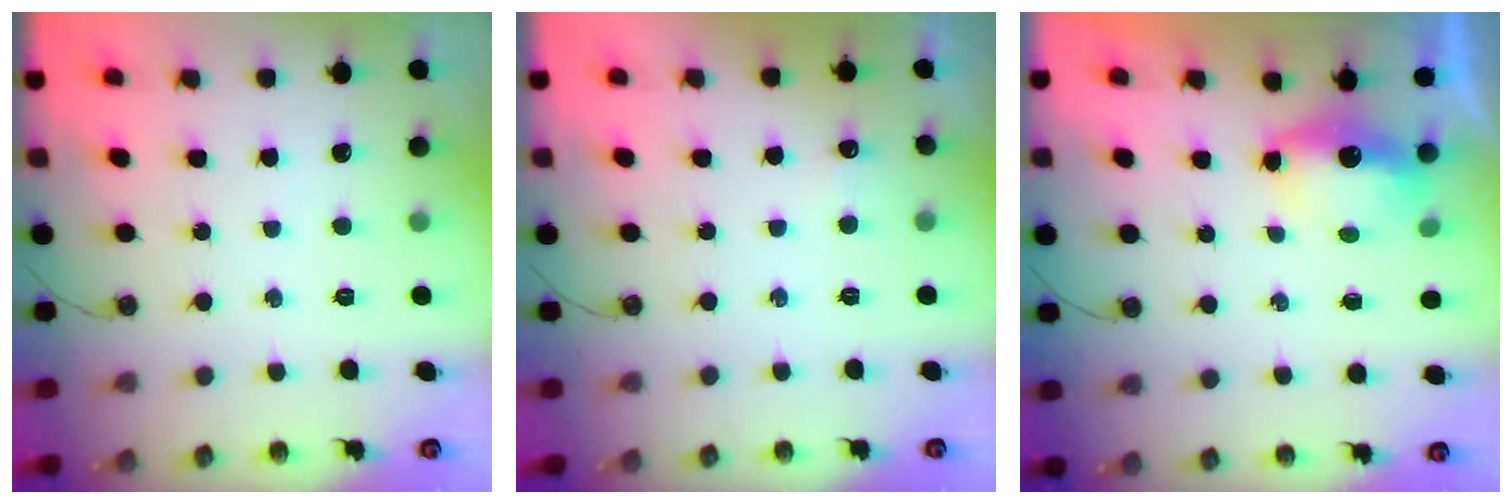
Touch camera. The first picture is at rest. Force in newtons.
{"total": 4.5, "press": 3.8, "slide": 2.4}
{"total": 5.4, "press": 5.4, "slide": 0.7}